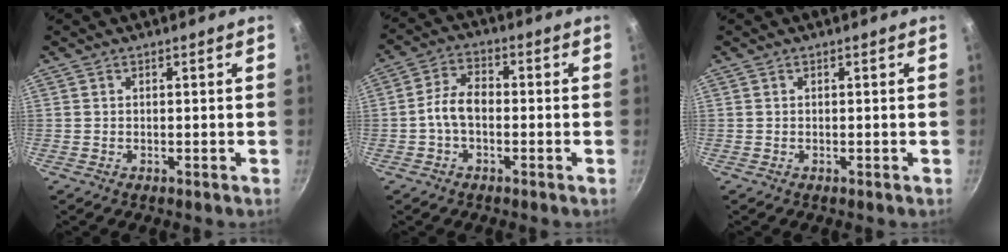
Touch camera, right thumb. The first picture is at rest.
{"total": 5.9, "force": [-1.2, 3.6, 4.5], "torque": [-0.079, 0.028, -0.032]}
{"total": 0.0}